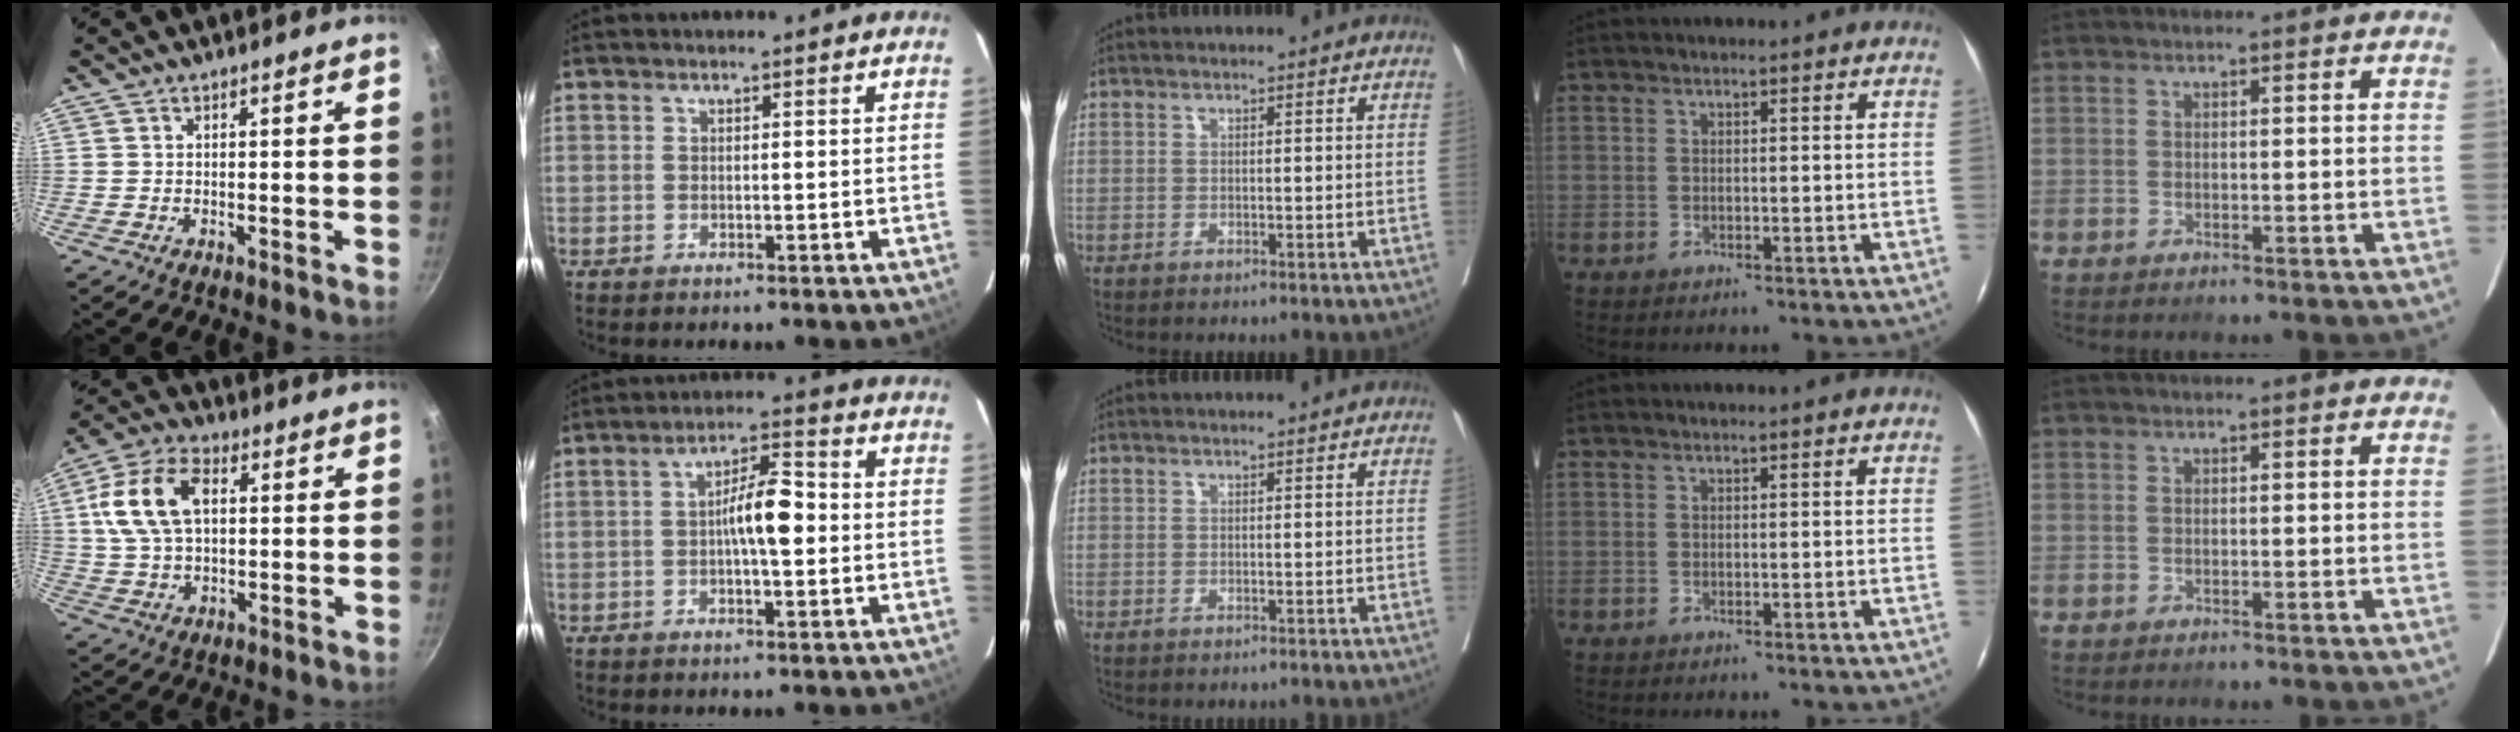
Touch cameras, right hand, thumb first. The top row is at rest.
{"thumb": {"total": 13.5, "force": [2.7, 8.3, 10.4], "torque": [-0.200, 0.018, 0.046]}, "index": {"total": 6.9, "force": [-0.4, 1.6, 6.7], "torque": [-0.117, 0.018, -0.010]}}